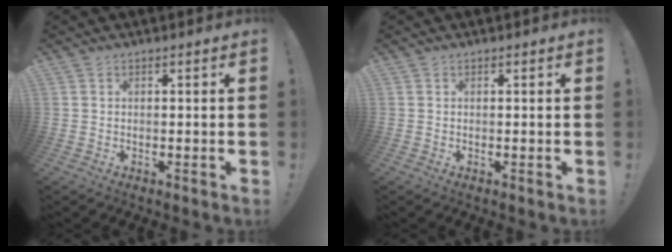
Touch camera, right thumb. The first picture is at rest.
{"total": 0.0}